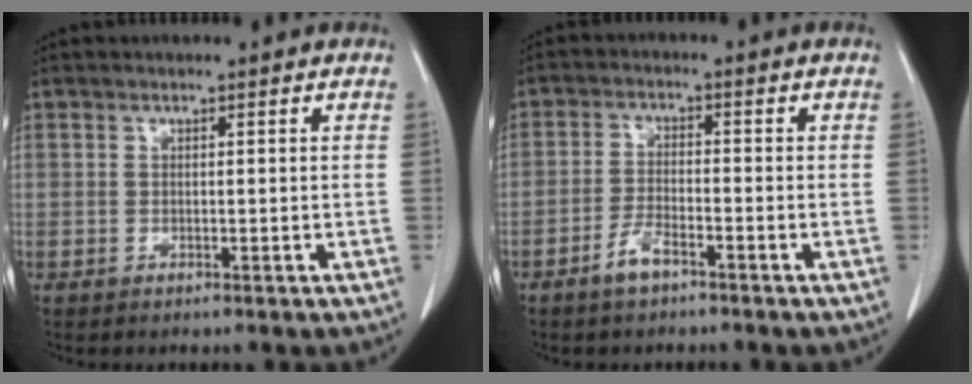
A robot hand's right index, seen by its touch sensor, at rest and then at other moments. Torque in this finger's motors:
{"motor_torque": [0.26, -0.29, 0.17, 0.05]}